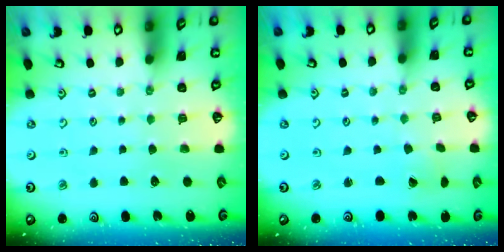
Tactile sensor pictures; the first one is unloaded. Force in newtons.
{"total": 0.0}